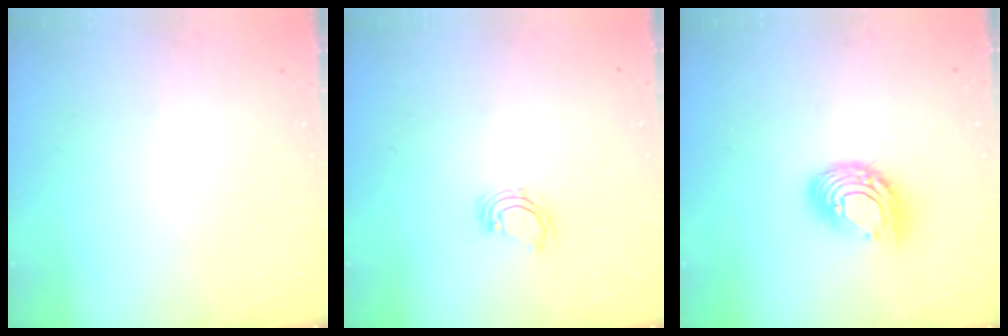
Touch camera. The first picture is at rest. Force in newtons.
{"total": 2.8, "press": 2.8, "slide": 0.2}
{"total": 13.9, "press": 13.9, "slide": 1.2}